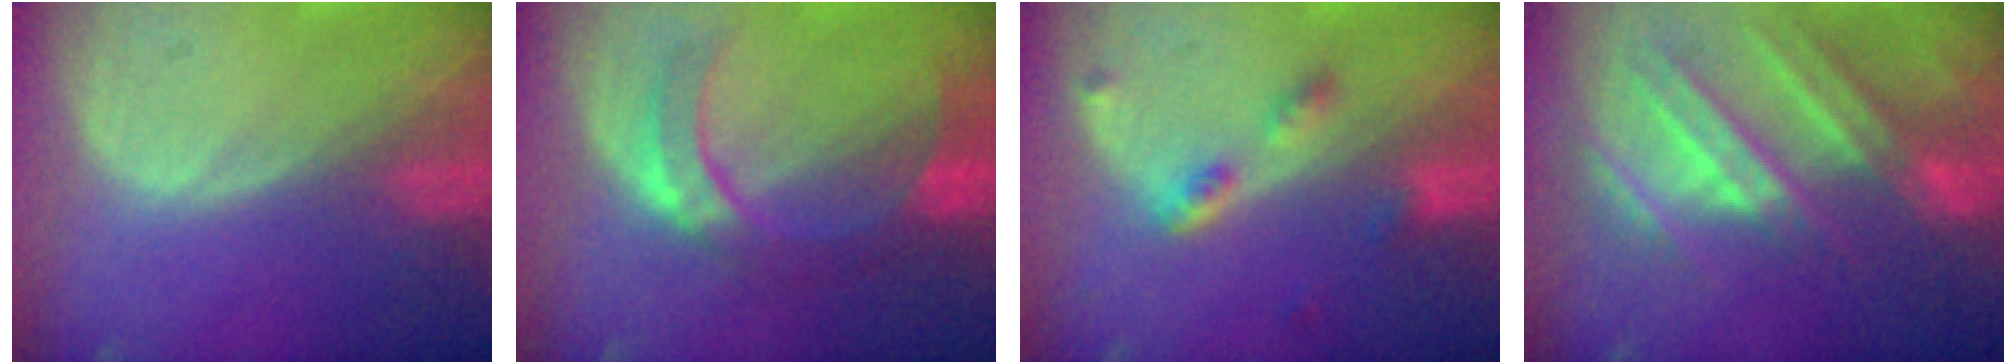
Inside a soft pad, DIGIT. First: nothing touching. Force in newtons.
{"total": 7.0, "press": 6.9, "slide": 1.0}
{"total": 4.2, "press": 3.9, "slide": 1.6}
{"total": 9.9, "press": 9.5, "slide": 2.8}